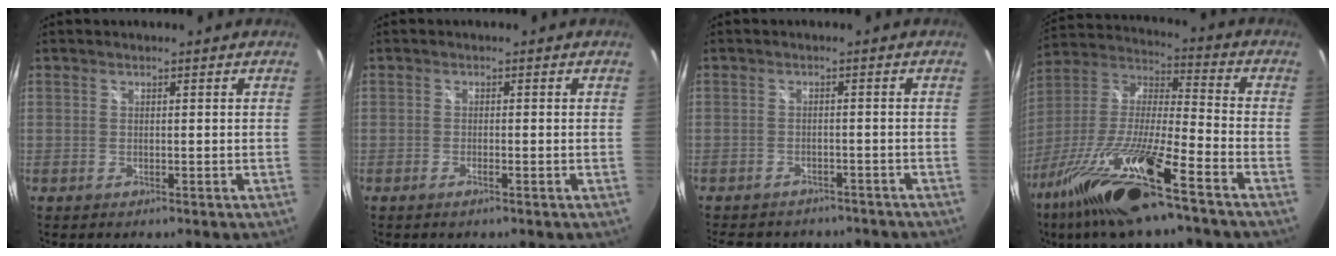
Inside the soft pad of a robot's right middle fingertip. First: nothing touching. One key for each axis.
{"total": 1.0, "fx": -0.8, "fy": 0.0, "fz": 0.7, "tx": -0.013, "ty": -0.001, "tz": -0.015}
{"total": 10.6, "fx": -8.9, "fy": 4.4, "fz": 3.7, "tx": -0.084, "ty": -0.008, "tz": -0.118}
{"total": 21.6, "fx": -14.4, "fy": 2.2, "fz": 16.0, "tx": -0.304, "ty": -0.035, "tz": -0.269}